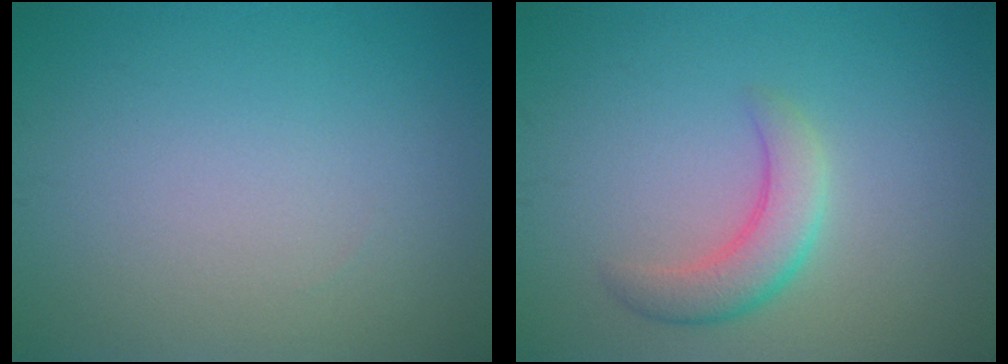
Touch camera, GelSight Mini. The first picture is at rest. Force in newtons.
{"total": 3.2, "press": 3.2, "slide": 0.2}